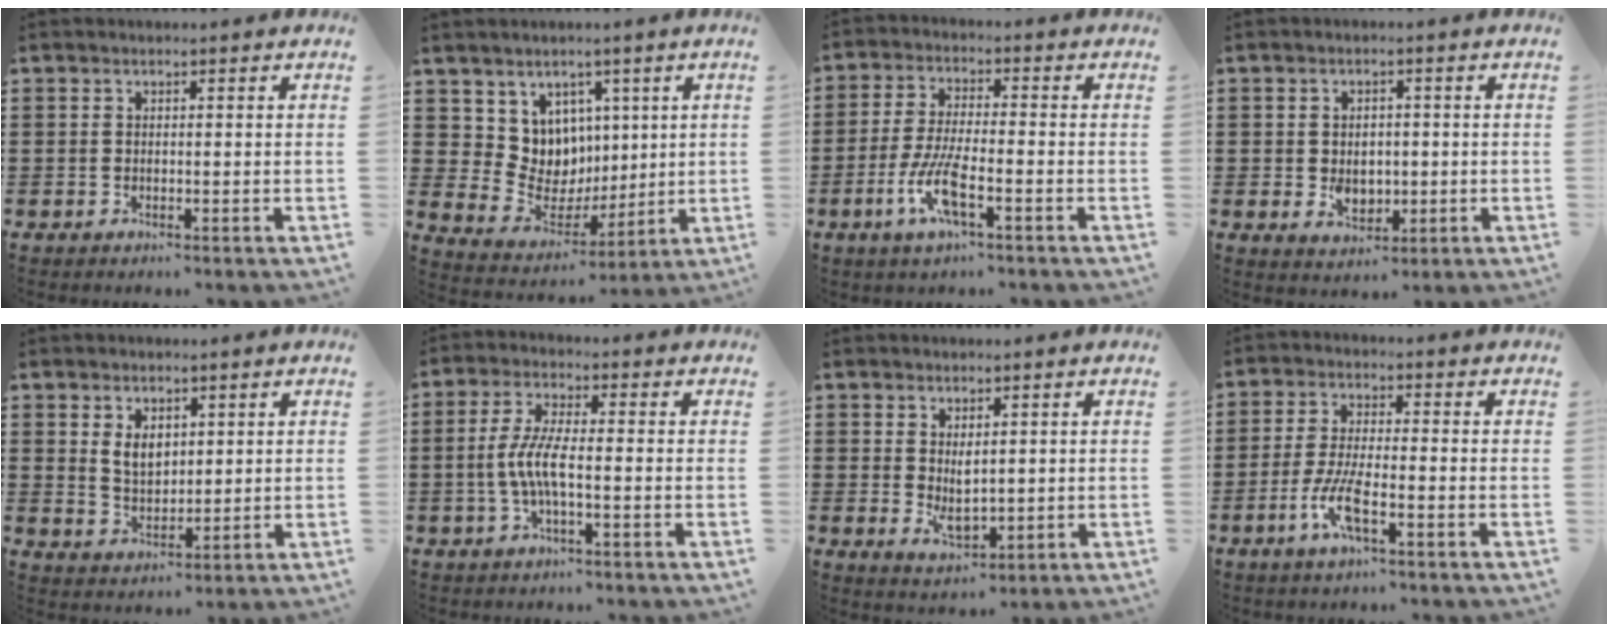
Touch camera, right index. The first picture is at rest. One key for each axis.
{"total": 7.6, "fx": 3.2, "fy": 6.8, "fz": 0.6, "tx": -0.051, "ty": -0.030, "tz": 0.070}
{"total": 7.4, "fx": -3.3, "fy": 1.5, "fz": 6.4, "tx": -0.145, "ty": -0.017, "tz": -0.065}
{"total": 3.4, "fx": -0.2, "fy": 2.7, "fz": 2.1, "tx": -0.039, "ty": 0.005, "tz": -0.009}
{"total": 4.3, "fx": 1.8, "fy": 2.7, "fz": 2.7, "tx": -0.054, "ty": 0.006, "tz": 0.030}
{"total": 5.6, "fx": -1.4, "fy": 1.1, "fz": 5.3, "tx": -0.128, "ty": -0.011, "tz": -0.037}
{"total": 3.1, "fx": 0.6, "fy": 1.5, "fz": 2.6, "tx": -0.043, "ty": -0.002, "tz": 0.011}
{"total": 6.1, "fx": -2.9, "fy": 1.1, "fz": 5.2, "tx": -0.120, "ty": -0.014, "tz": -0.060}